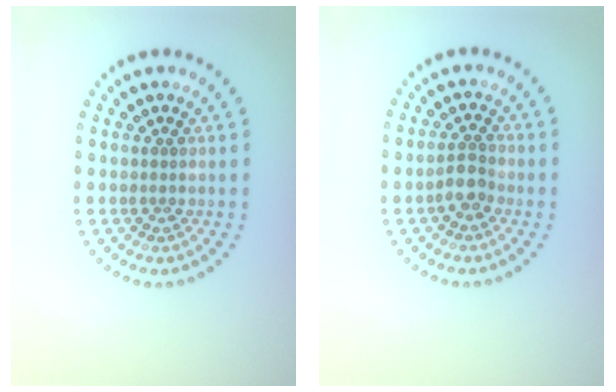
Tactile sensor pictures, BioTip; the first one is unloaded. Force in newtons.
{"total": 1.9, "press": 1.8, "slide": 0.9}